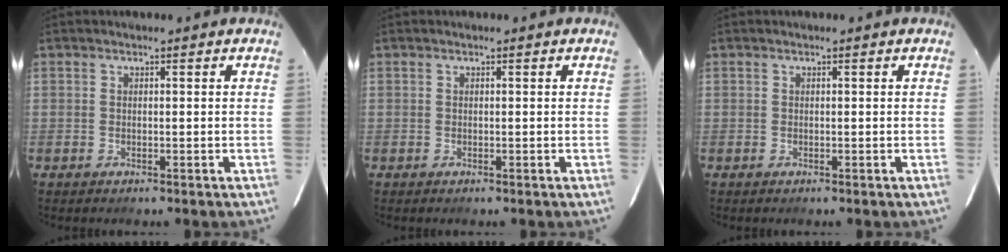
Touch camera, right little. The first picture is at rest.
{"total": 0.0}
{"total": 0.0}